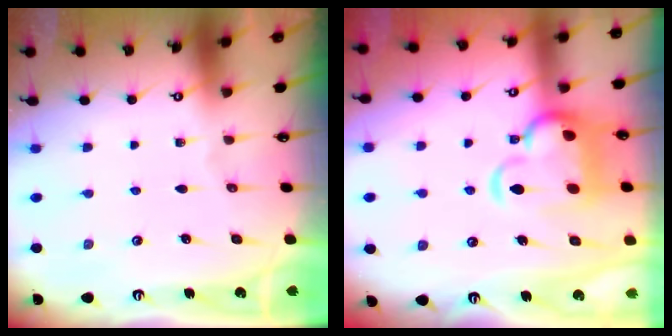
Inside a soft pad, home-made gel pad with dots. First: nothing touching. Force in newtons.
{"total": 7.6, "press": 7.5, "slide": 1.3}